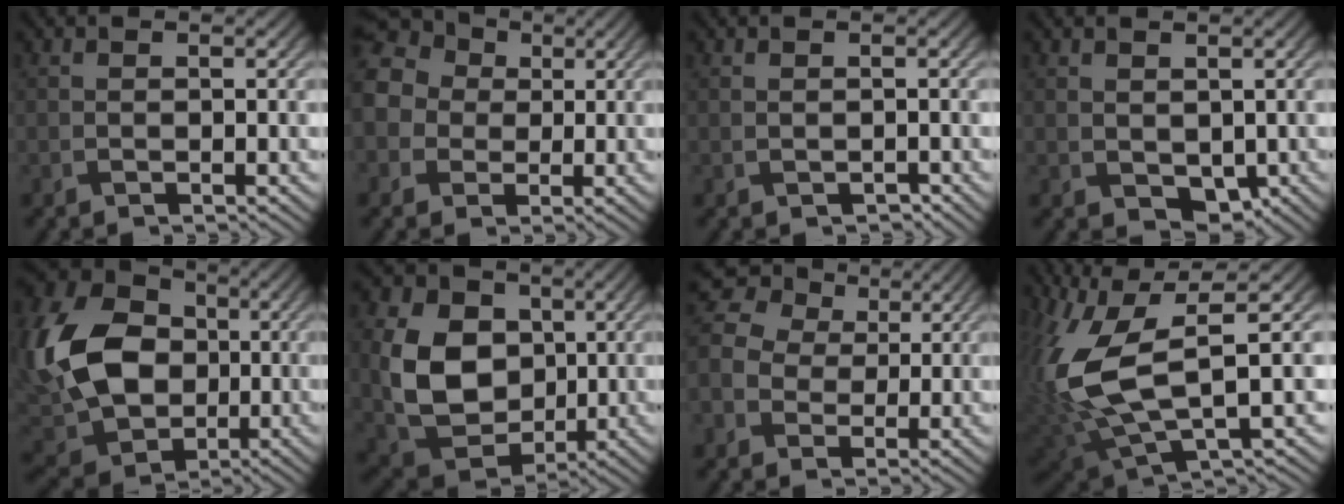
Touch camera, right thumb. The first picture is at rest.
{"total": 10.7, "force": [1.6, 9.3, 5.2], "torque": [-0.152, 0.021, 0.000]}
{"total": 0.6, "force": [-0.3, 0.4, 0.3], "torque": [-0.005, -0.002, -0.004]}
{"total": 2.8, "force": [0.2, 1.9, 1.9], "torque": [-0.042, -0.011, 0.010]}
{"total": 17.1, "force": [-0.1, 13.0, 11.1], "torque": [-0.286, -0.002, -0.009]}
{"total": 12.4, "force": [0.9, 9.5, 7.9], "torque": [-0.188, -0.003, 0.017]}
{"total": 8.9, "force": [1.2, 7.6, 4.4], "torque": [-0.139, 0.018, 0.016]}
{"total": 14.0, "force": [1.7, 6.0, 12.6], "torque": [-0.307, -0.007, 0.042]}